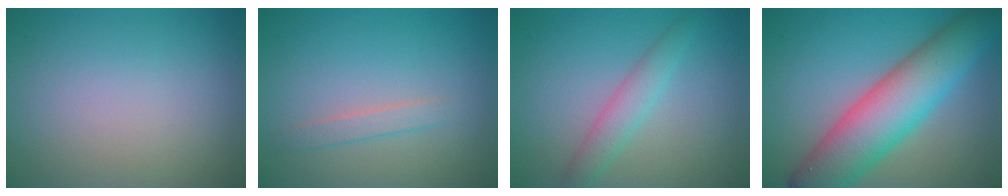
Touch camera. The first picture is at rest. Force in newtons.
{"total": 1.3, "press": 1.3, "slide": 0.1}
{"total": 2.6, "press": 2.6, "slide": 0.0}
{"total": 9.8, "press": 9.8, "slide": 0.1}